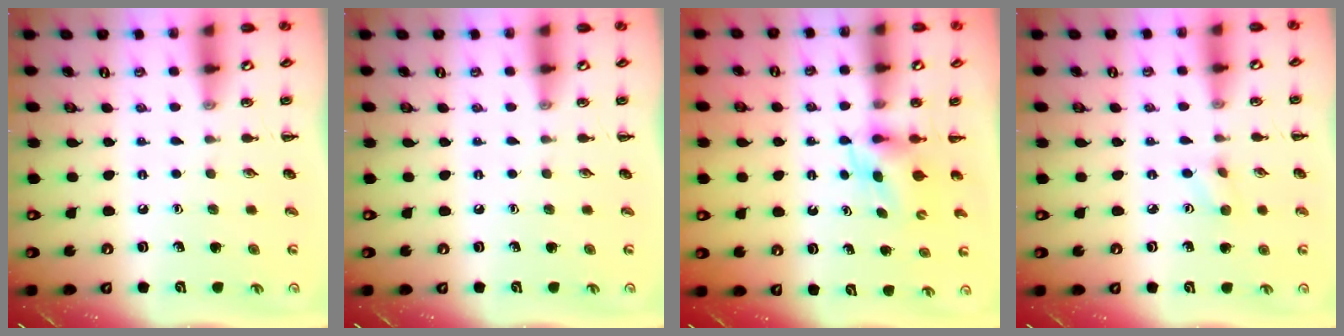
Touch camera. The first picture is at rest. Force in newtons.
{"total": 0.0}
{"total": 3.1, "press": 2.9, "slide": 1.2}
{"total": 3.2, "press": 3.1, "slide": 1.0}